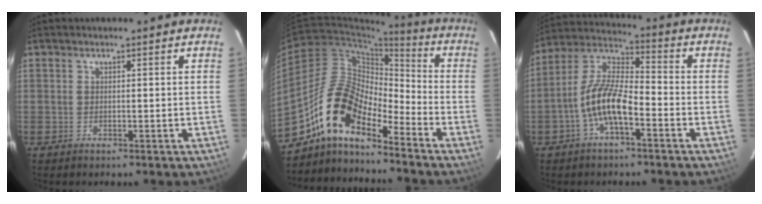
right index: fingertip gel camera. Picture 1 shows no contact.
{"total": 14.2, "force": [-10.8, 4.9, 7.7], "torque": [-0.137, 0.011, -0.218]}
{"total": 10.9, "force": [-4.5, 3.7, 9.2], "torque": [-0.196, 0.010, -0.091]}